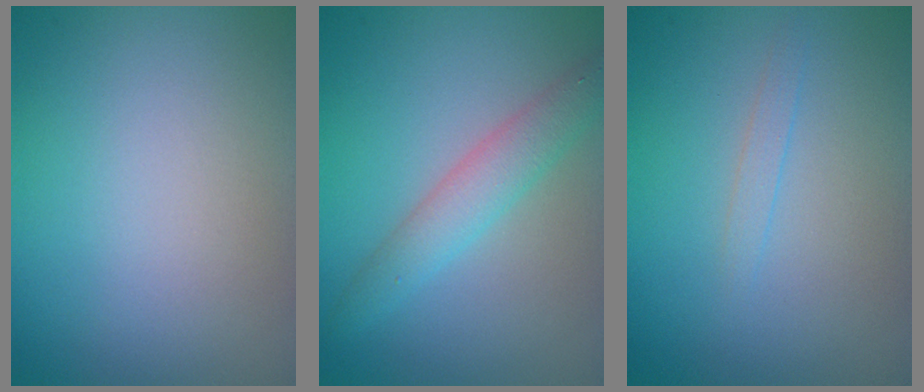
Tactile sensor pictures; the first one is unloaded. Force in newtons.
{"total": 2.9, "press": 2.9, "slide": 0.1}
{"total": 0.8, "press": 0.8, "slide": 0.1}